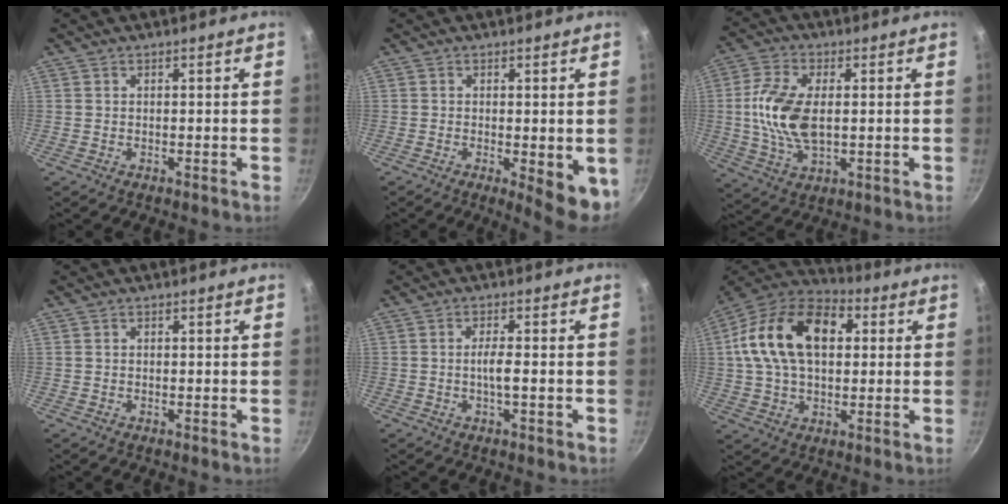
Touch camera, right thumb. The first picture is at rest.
{"total": 7.5, "force": [-1.5, 2.3, 6.9], "torque": [-0.074, -0.006, -0.013]}
{"total": 12.2, "force": [0.5, 6.7, 10.2], "torque": [-0.201, 0.007, 0.007]}
{"total": 0.6, "force": [0.0, 0.5, 0.3], "torque": [-0.003, 0.004, 0.000]}
{"total": 3.0, "force": [-0.7, 0.5, 2.8], "torque": [-0.058, 0.008, -0.016]}
{"total": 20.0, "force": [3.8, 12.8, 14.9], "torque": [-0.243, 0.024, 0.048]}